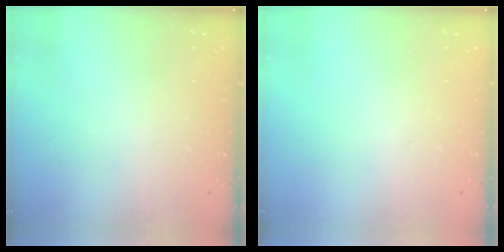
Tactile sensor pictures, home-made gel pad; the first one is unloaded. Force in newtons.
{"total": 0.0}